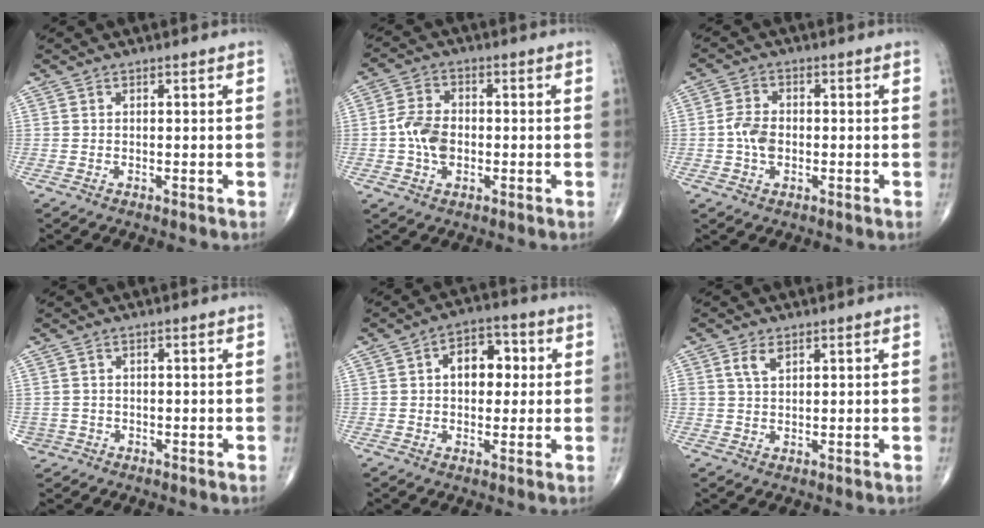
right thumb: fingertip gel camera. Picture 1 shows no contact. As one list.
[{"total": 7.0, "force": [-1.0, 4.7, 5.0], "torque": [-0.086, 0.012, -0.024]}, {"total": 4.9, "force": [-0.8, 3.3, 3.6], "torque": [-0.068, 0.010, -0.018]}, {"total": 1.9, "force": [-0.6, 1.8, -0.1], "torque": [0.010, 0.007, -0.014]}, {"total": 8.6, "force": [1.3, 5.6, 6.3], "torque": [-0.058, 0.017, 0.013]}, {"total": 3.0, "force": [1.5, 1.6, 2.1], "torque": [-0.039, -0.002, 0.034]}]